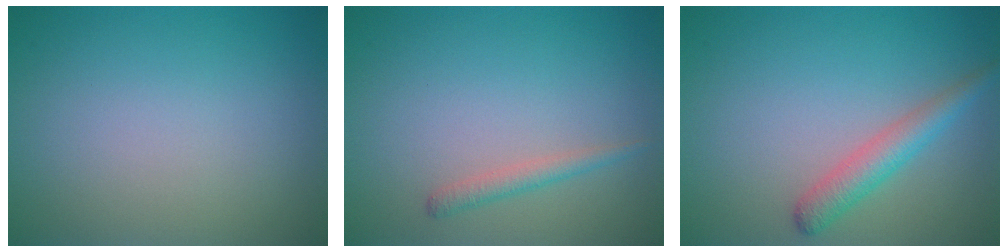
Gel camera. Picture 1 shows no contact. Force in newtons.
{"total": 1.4, "press": 1.3, "slide": 0.1}
{"total": 2.8, "press": 2.8, "slide": 0.1}